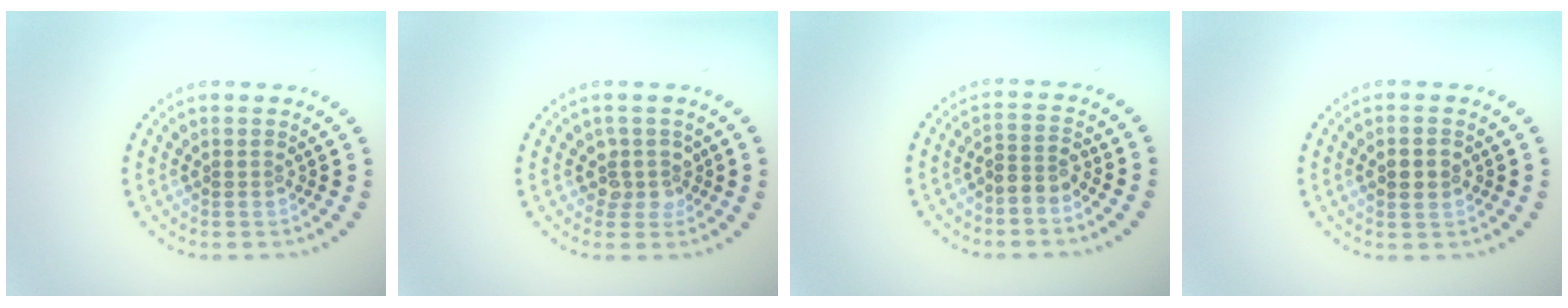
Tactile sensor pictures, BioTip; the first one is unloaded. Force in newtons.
{"total": 2.0, "press": 1.6, "slide": 1.2}
{"total": 2.0, "press": 1.7, "slide": 1.1}
{"total": 2.2, "press": 2.2, "slide": 0.4}